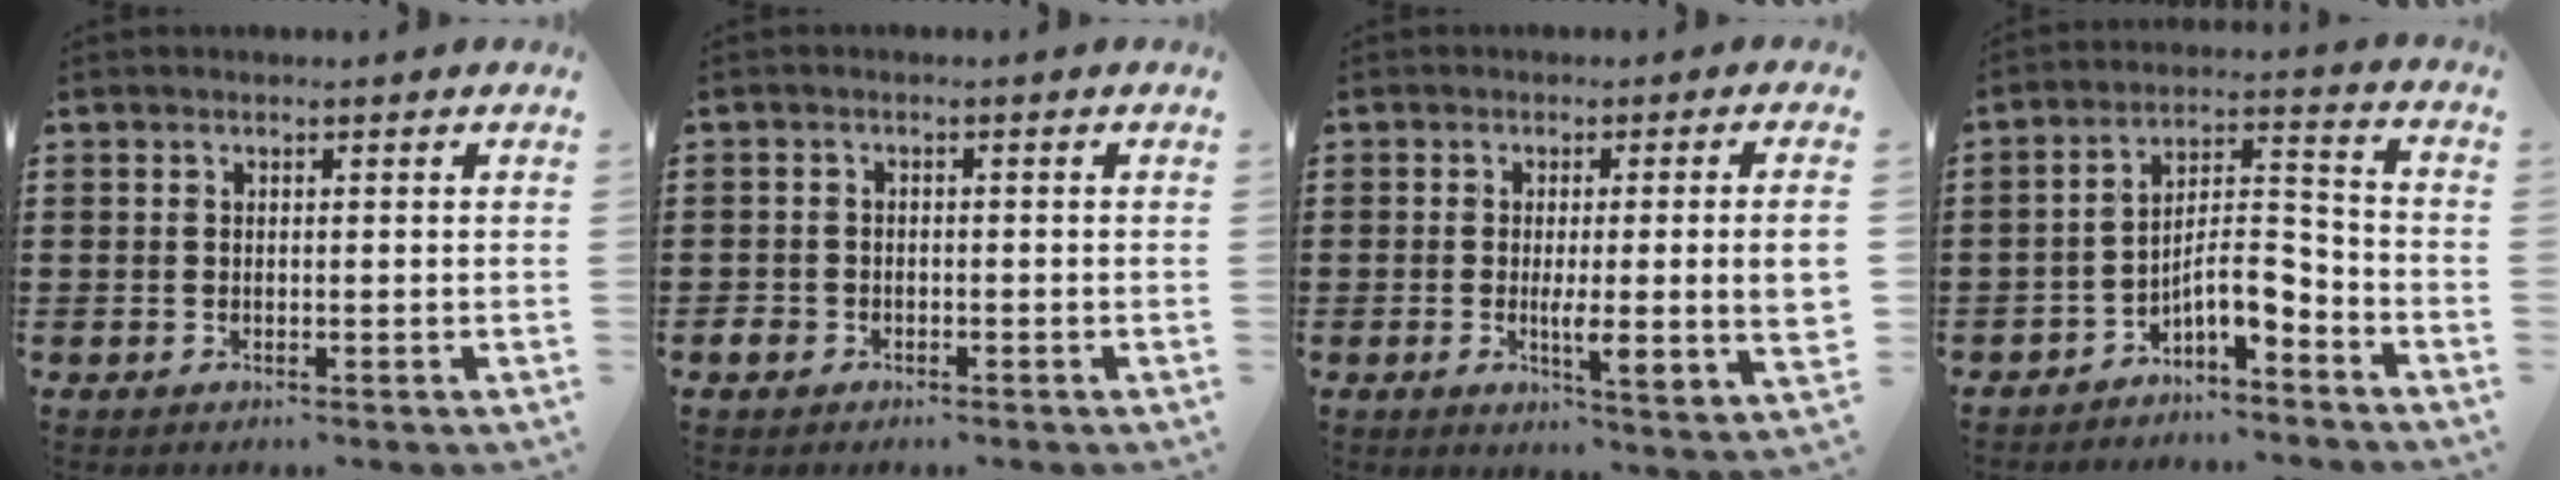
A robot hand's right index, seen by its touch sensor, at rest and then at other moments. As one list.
[{"total": 1.7, "force": [-1.1, 1.2, 0.5], "torque": [-0.020, -0.001, -0.026]}, {"total": 6.4, "force": [0.0, 0.5, 6.3], "torque": [-0.112, -0.014, -0.004]}, {"total": 7.2, "force": [-4.9, 2.2, 4.8], "torque": [-0.097, 0.002, -0.096]}]